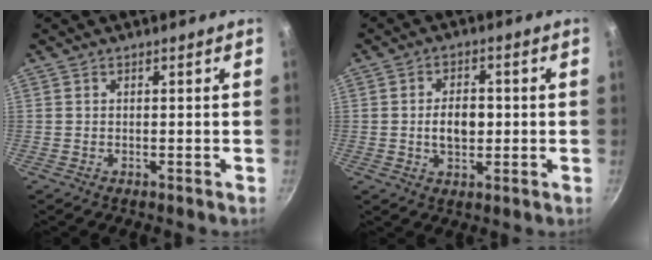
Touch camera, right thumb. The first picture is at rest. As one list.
[{"total": 6.6, "force": [-0.2, 4.2, 5.1], "torque": [-0.066, 0.007, -0.005]}]